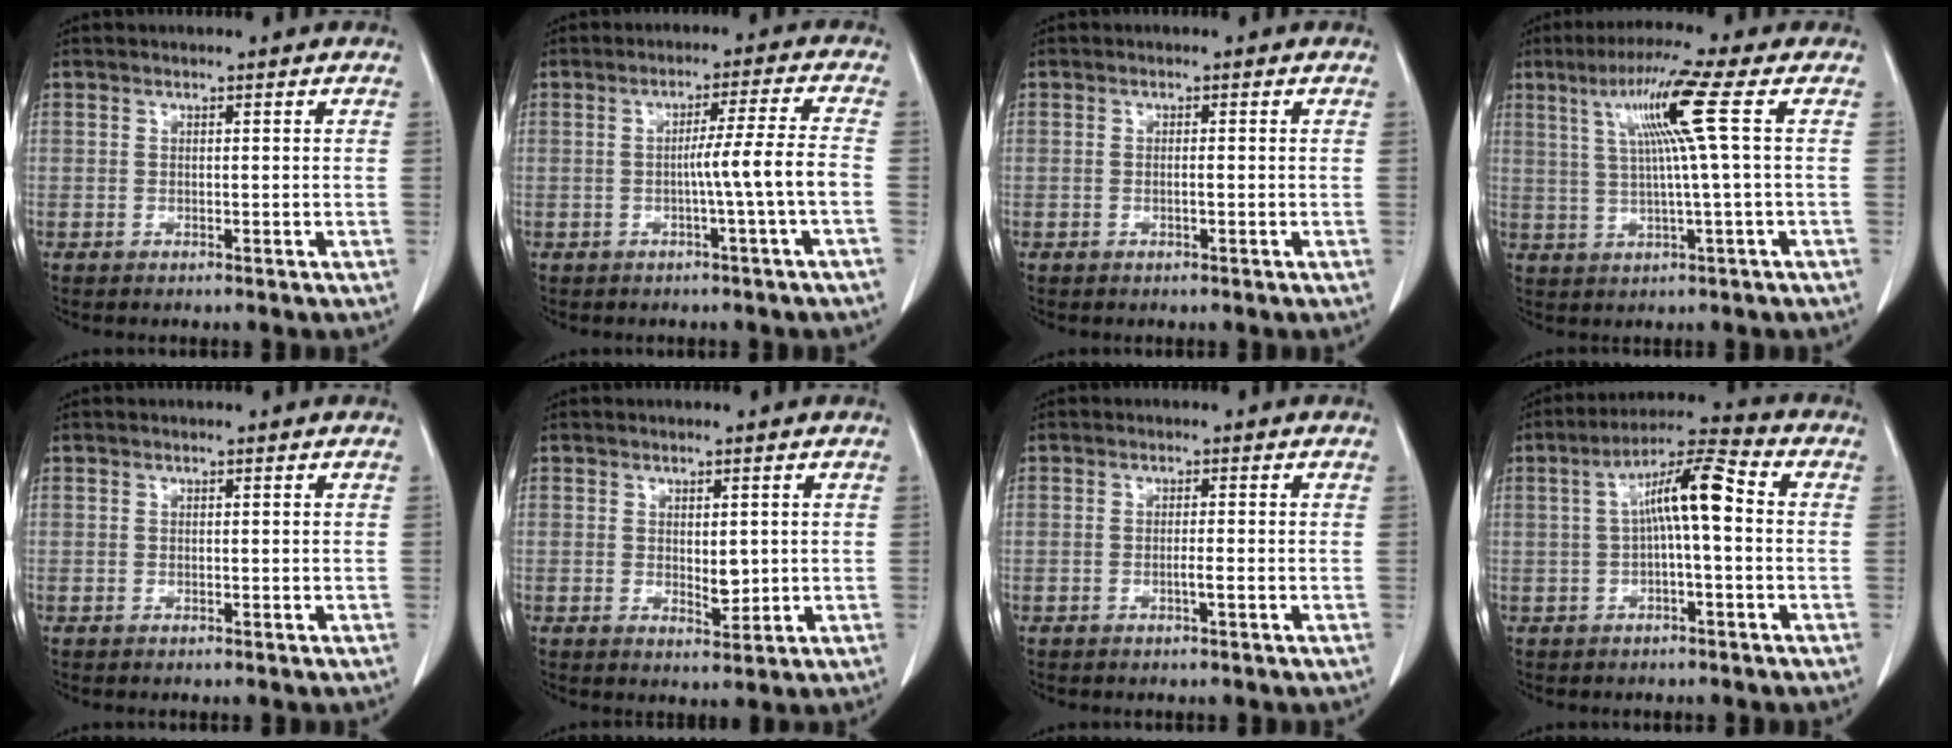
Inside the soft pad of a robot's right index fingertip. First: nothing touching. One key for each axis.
{"total": 4.3, "fx": -1.1, "fy": -1.2, "fz": 3.9, "tx": -0.062, "ty": 0.001, "tz": -0.018}
{"total": 0.8, "fx": -0.1, "fy": 0.1, "fz": 0.8, "tx": -0.016, "ty": 0.000, "tz": -0.001}
{"total": 9.0, "fx": 2.7, "fy": -2.0, "fz": 8.4, "tx": -0.152, "ty": 0.015, "tz": 0.054}
{"total": 0.0}
{"total": 2.9, "fx": 0.3, "fy": 1.3, "fz": 2.5, "tx": -0.040, "ty": -0.008, "tz": 0.010}
{"total": 1.4, "fx": -0.5, "fy": -0.1, "fz": 1.3, "tx": -0.025, "ty": -0.002, "tz": -0.008}
{"total": 8.7, "fx": 0.4, "fy": 1.2, "fz": 8.6, "tx": -0.153, "ty": 0.030, "tz": 0.003}